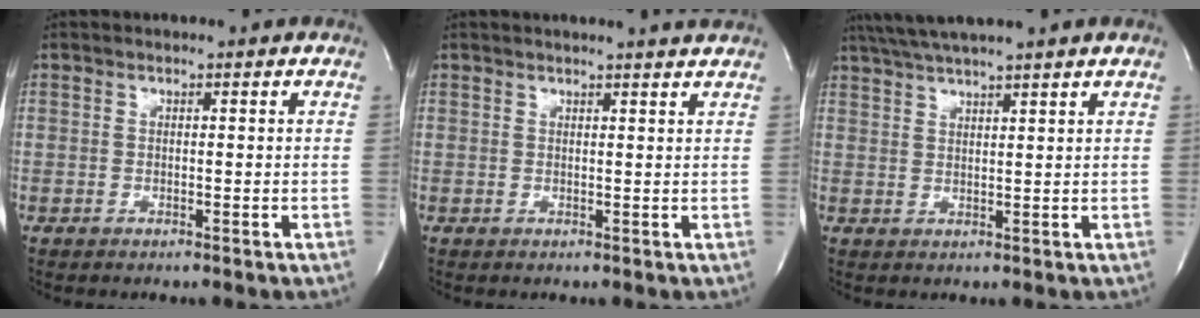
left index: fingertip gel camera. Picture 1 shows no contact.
{"total": 4.5, "force": [4.2, -0.7, 1.6], "torque": [-0.023, 0.005, 0.039]}
{"total": 7.3, "force": [6.2, -1.1, 3.7], "torque": [-0.066, 0.026, 0.104]}